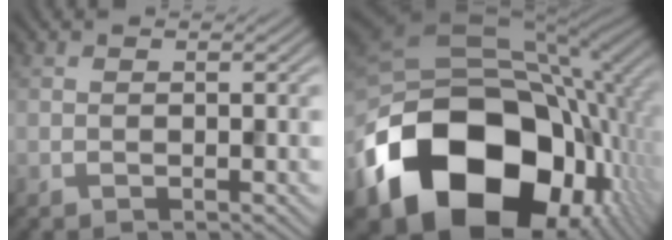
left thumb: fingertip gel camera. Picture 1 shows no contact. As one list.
[{"total": 20.4, "force": [-7.6, 14.3, 12.4], "torque": [-0.262, -0.046, -0.108]}]